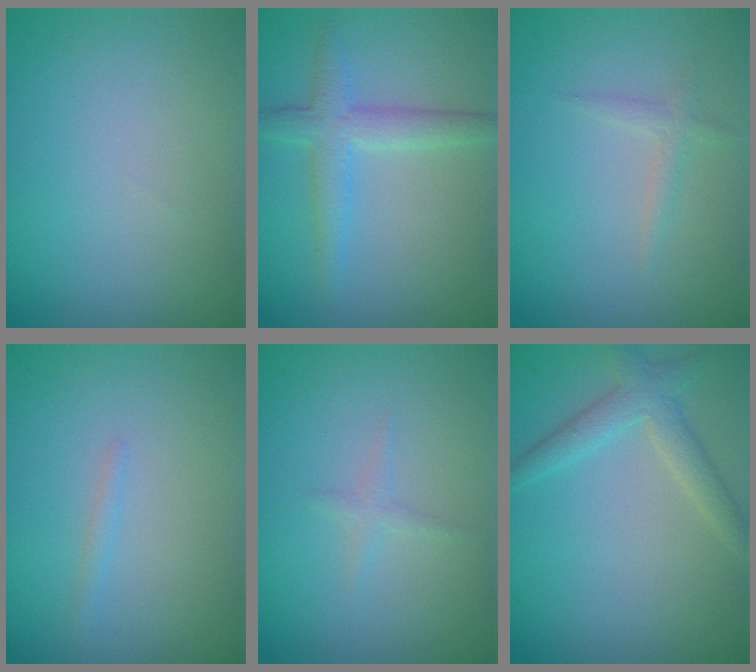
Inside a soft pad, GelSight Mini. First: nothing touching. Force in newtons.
{"total": 3.1, "press": 3.1, "slide": 0.0}
{"total": 1.0, "press": 1.0, "slide": 0.0}
{"total": 0.7, "press": 0.7, "slide": 0.1}
{"total": 0.8, "press": 0.8, "slide": 0.1}
{"total": 2.6, "press": 2.6, "slide": 0.2}